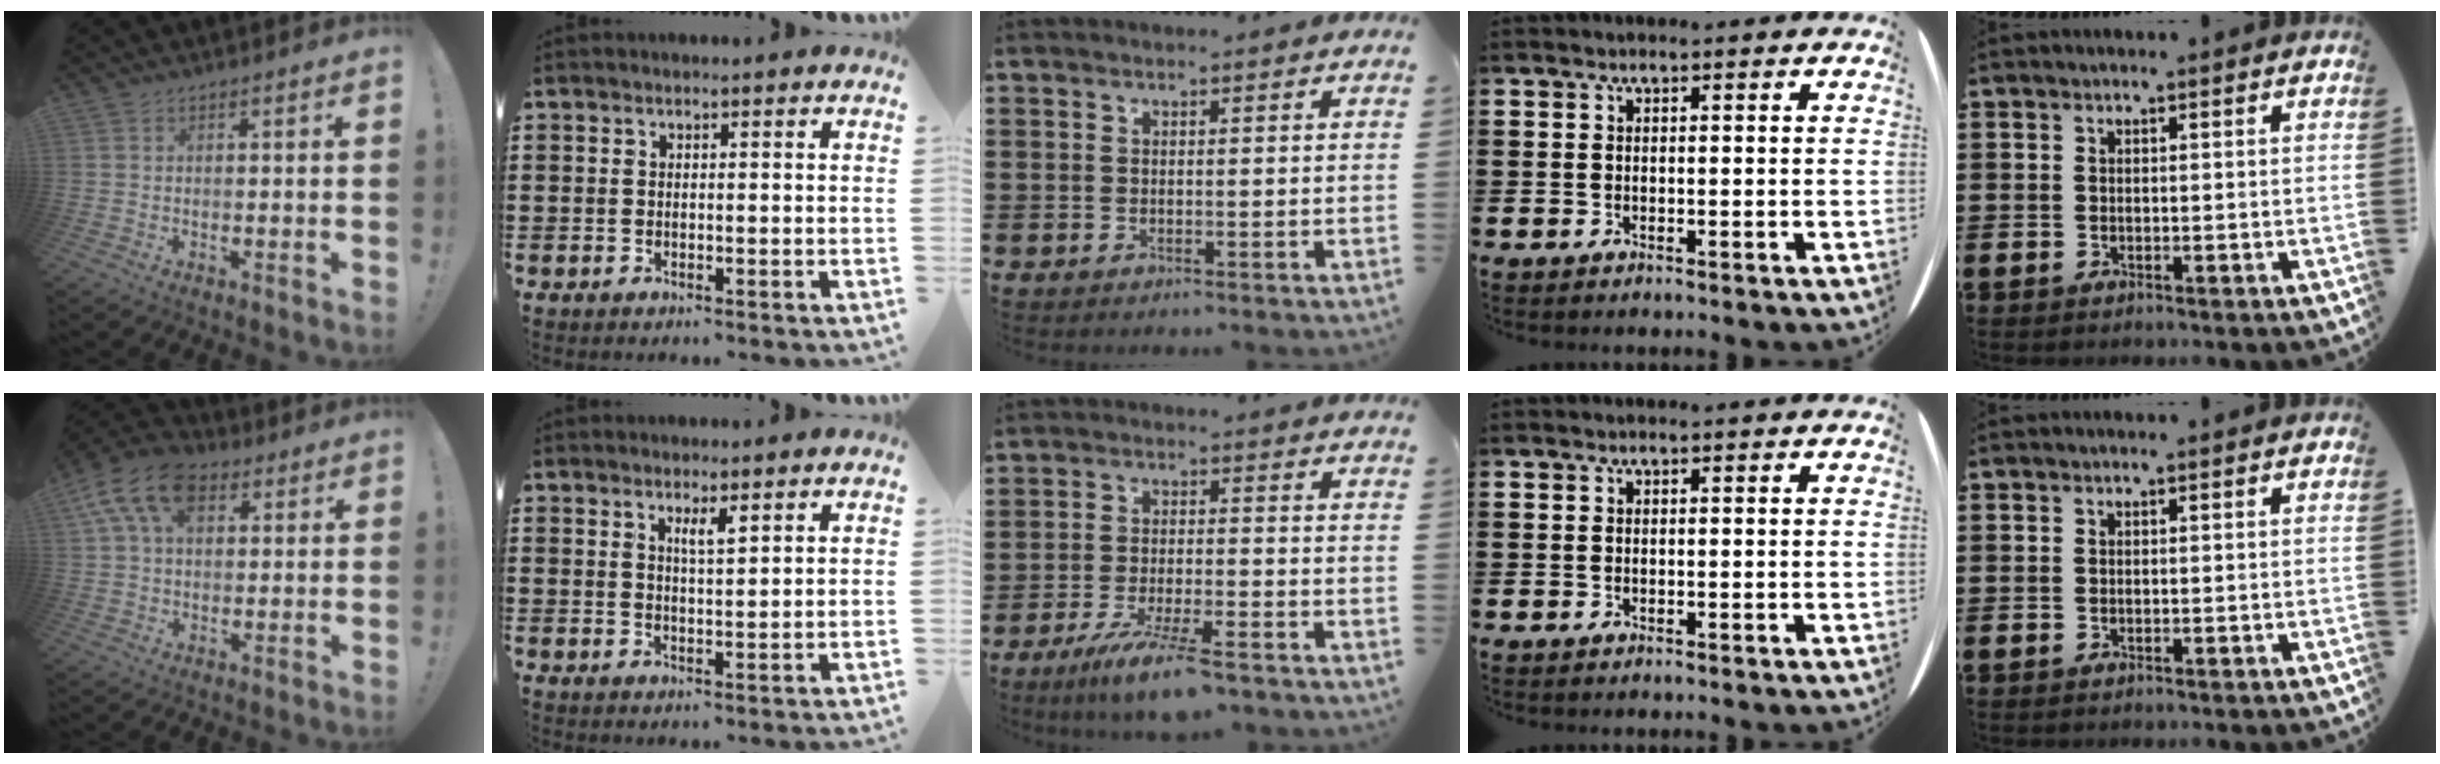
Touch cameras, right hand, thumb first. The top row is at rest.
{"thumb": {"total": 13.9, "force": [5.3, 9.0, 9.2], "torque": [-0.168, 0.000, 0.102]}, "index": {"total": 2.4, "force": [1.6, 0.4, 1.8], "torque": [-0.037, 0.002, 0.026]}, "middle": {"total": 7.1, "force": [-5.3, 0.5, 4.7], "torque": [-0.097, -0.015, -0.098]}}